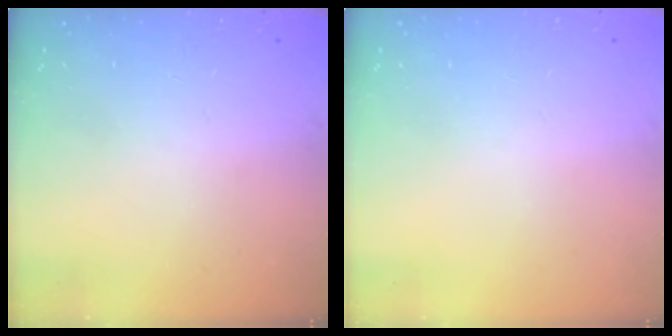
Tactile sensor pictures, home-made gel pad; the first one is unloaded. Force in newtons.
{"total": 0.0}